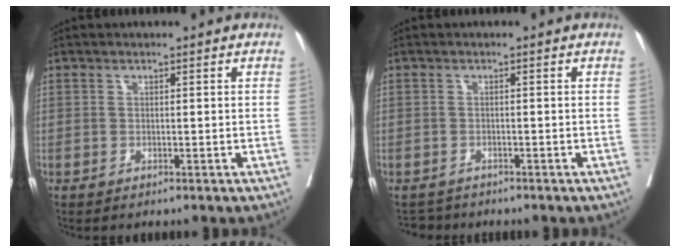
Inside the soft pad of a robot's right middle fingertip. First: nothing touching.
{"total": 2.0, "force": [-1.9, 0.6, -0.6], "torque": [0.008, -0.005, -0.033]}